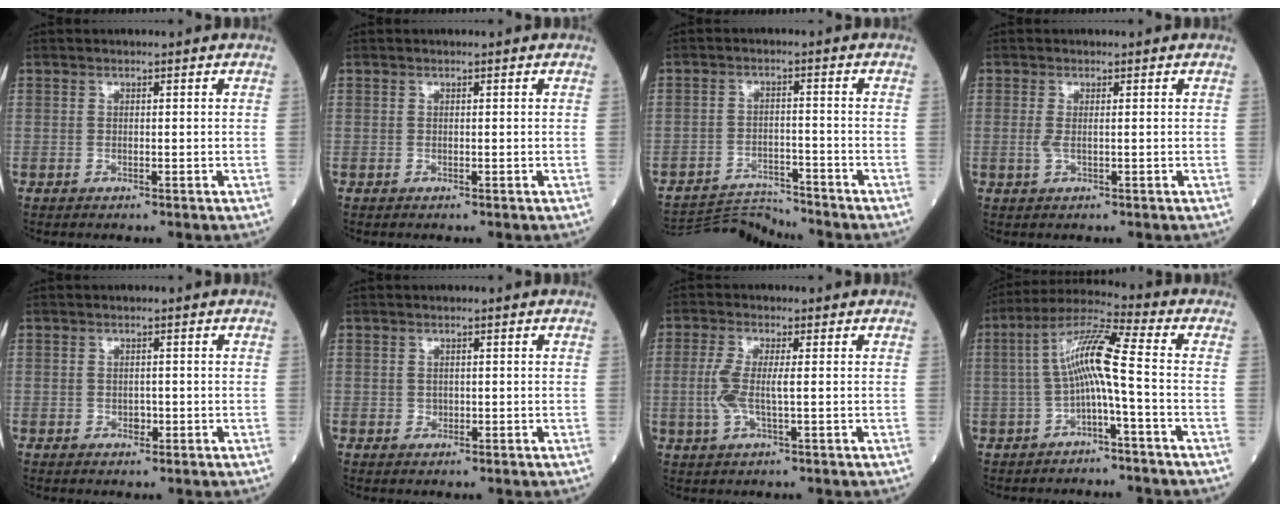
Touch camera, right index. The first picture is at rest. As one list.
[{"total": 0.0}, {"total": 7.4, "force": [-7.2, -1.0, -1.0], "torque": [0.011, -0.006, -0.127]}, {"total": 1.5, "force": [0.0, 0.2, 1.5], "torque": [-0.039, -0.003, 0.000]}, {"total": 1.1, "force": [-0.3, 0.7, 0.7], "torque": [-0.013, 0.001, -0.004]}, {"total": 0.6, "force": [0.0, 0.6, 0.3], "torque": [-0.003, 0.001, 0.000]}, {"total": 4.7, "force": [-0.2, 0.8, 4.7], "torque": [-0.113, -0.003, -0.008]}, {"total": 8.6, "force": [-1.1, -0.2, 8.5], "torque": [-0.160, 0.032, -0.024]}]